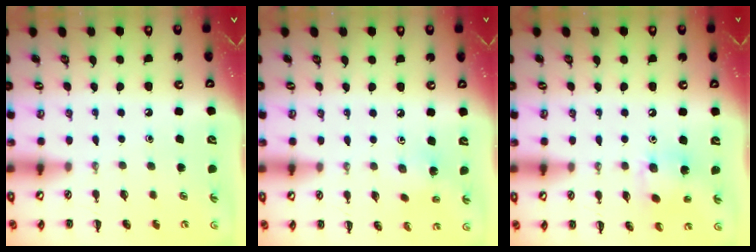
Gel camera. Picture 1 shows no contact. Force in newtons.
{"total": 2.9, "press": 2.7, "slide": 0.9}
{"total": 5.6, "press": 5.5, "slide": 1.1}